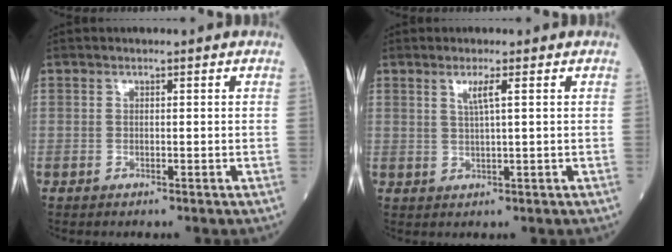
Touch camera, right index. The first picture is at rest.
{"total": 2.4, "force": [1.0, -0.4, 2.2], "torque": [-0.044, -0.001, 0.020]}